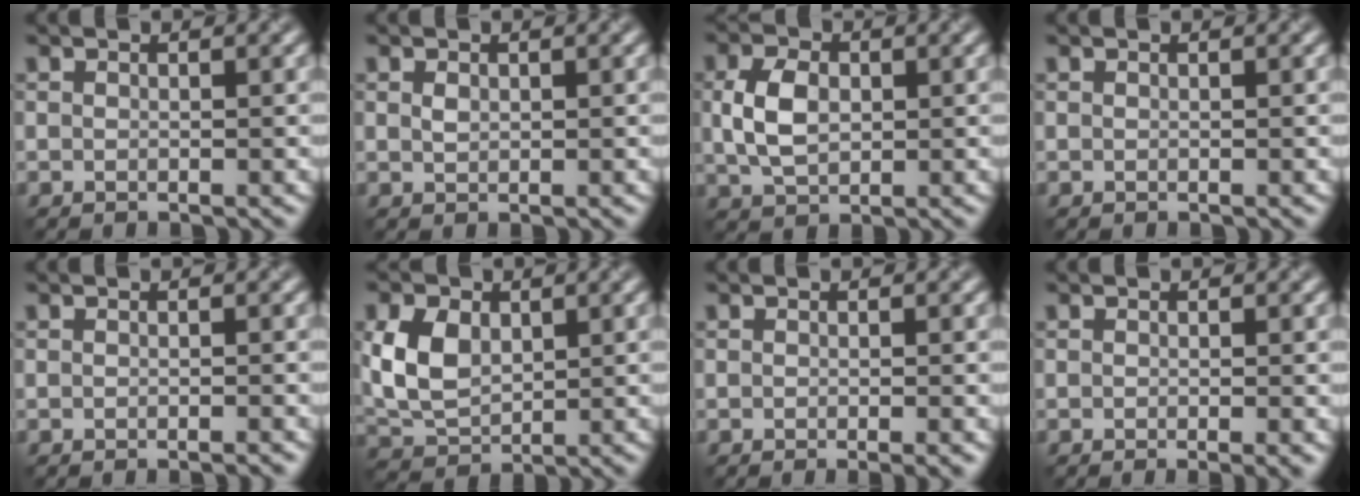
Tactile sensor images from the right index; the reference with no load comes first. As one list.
[{"total": 0.0}, {"total": 3.7, "force": [0.0, 2.7, 2.6], "torque": [-0.068, 0.010, 0.009]}, {"total": 0.0}, {"total": 1.2, "force": [-0.7, 0.5, 0.9], "torque": [-0.001, 0.004, -0.016]}, {"total": 5.0, "force": [0.7, 3.6, 3.4], "torque": [-0.085, 0.014, 0.020]}, {"total": 2.0, "force": [-0.6, 0.6, 1.8], "torque": [-0.010, 0.002, -0.009]}, {"total": 1.9, "force": [-0.4, 0.5, 1.8], "torque": [-0.014, 0.001, -0.006]}]